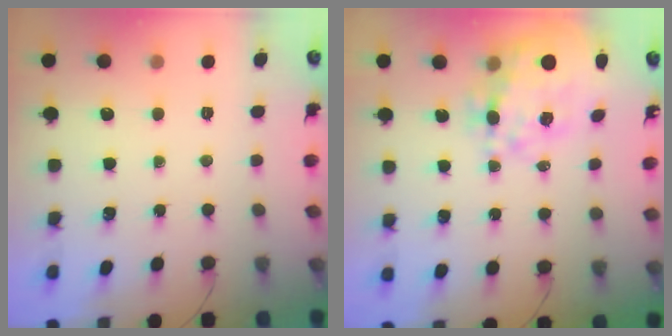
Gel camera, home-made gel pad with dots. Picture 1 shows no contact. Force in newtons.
{"total": 19.5, "press": 18.9, "slide": 4.9}